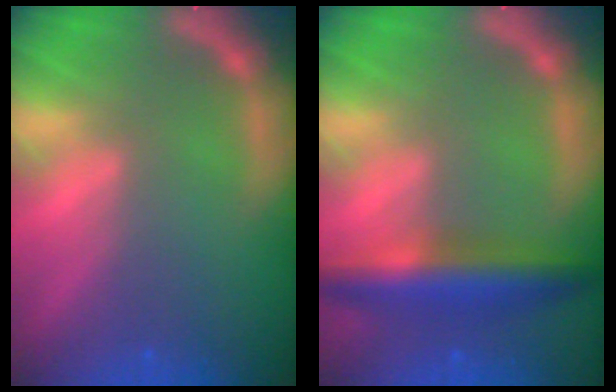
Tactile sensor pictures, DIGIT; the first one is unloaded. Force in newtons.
{"total": 5.9}